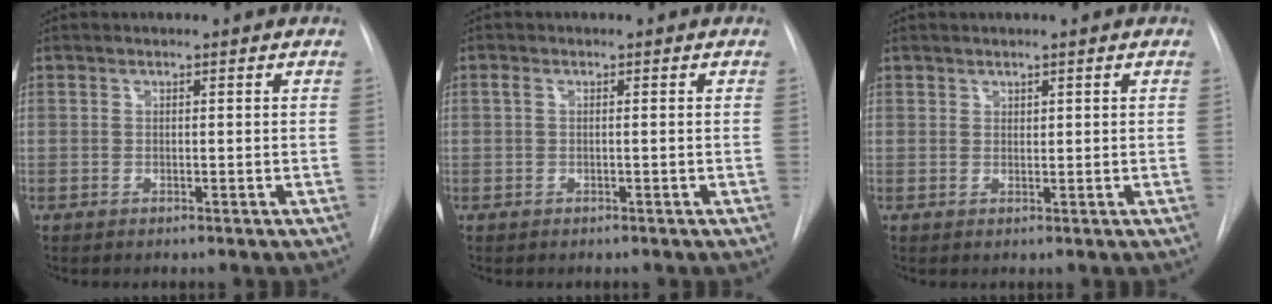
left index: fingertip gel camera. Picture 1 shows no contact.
{"total": 0.7, "force": [0.0, 0.2, 0.7], "torque": [-0.016, 0.002, 0.000]}
{"total": 0.7, "force": [0.6, 0.3, 0.0], "torque": [0.009, -0.001, 0.010]}